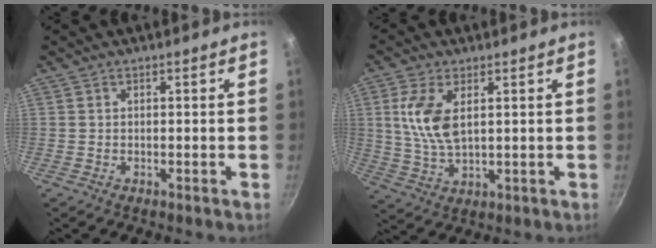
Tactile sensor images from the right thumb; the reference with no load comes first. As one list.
[{"total": 9.1, "force": [2.3, 4.6, 7.6], "torque": [-0.153, -0.009, 0.050]}]